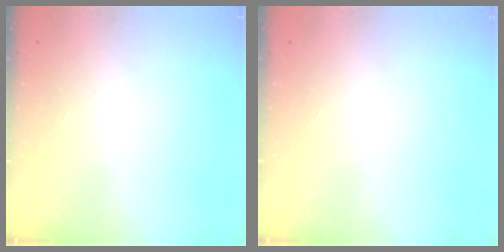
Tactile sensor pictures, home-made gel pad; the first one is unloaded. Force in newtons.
{"total": 0.0}